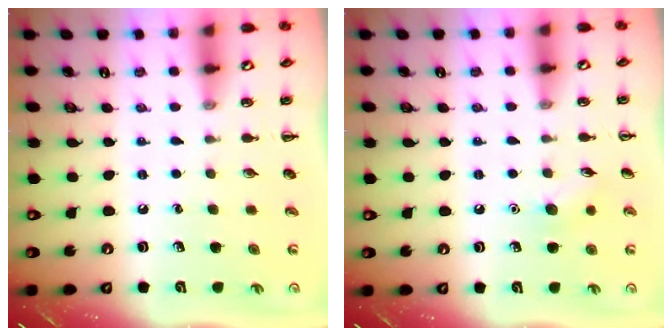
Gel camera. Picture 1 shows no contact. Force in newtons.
{"total": 6.5, "press": 6.3, "slide": 1.6}